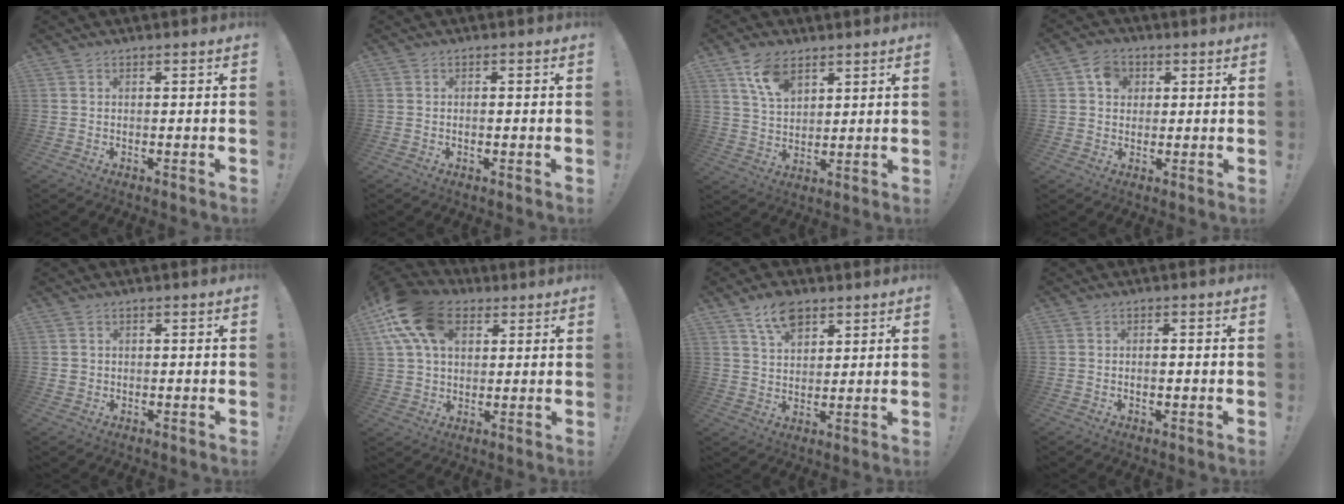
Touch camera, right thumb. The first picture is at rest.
{"total": 0.7, "force": [-0.5, 0.0, 0.5], "torque": [-0.006, -0.001, -0.010]}
{"total": 10.0, "force": [6.3, 5.7, 5.3], "torque": [-0.098, -0.021, 0.120]}
{"total": 6.7, "force": [2.1, 5.8, 2.7], "torque": [-0.042, 0.005, 0.040]}
{"total": 1.2, "force": [0.1, 1.2, 0.2], "torque": [-0.008, 0.005, 0.004]}
{"total": 18.0, "force": [7.5, 12.2, 10.8], "torque": [-0.198, -0.020, 0.143]}
{"total": 8.8, "force": [5.5, 5.0, 4.6], "torque": [-0.084, -0.012, 0.104]}
{"total": 1.5, "force": [-0.6, 0.5, 1.3], "torque": [-0.020, 0.003, -0.011]}